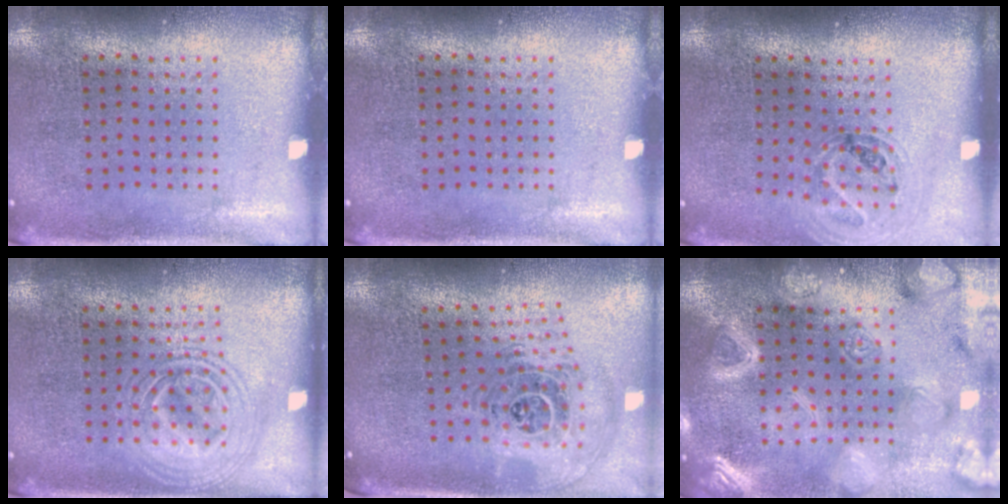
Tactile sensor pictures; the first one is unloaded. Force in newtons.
{"total": 0.0}
{"total": 0.9, "press": 0.9, "slide": 0.0}
{"total": 2.9, "press": 2.9, "slide": 0.4}
{"total": 1.7, "press": 1.4, "slide": 0.9}
{"total": 5.5, "press": 5.4, "slide": 0.6}